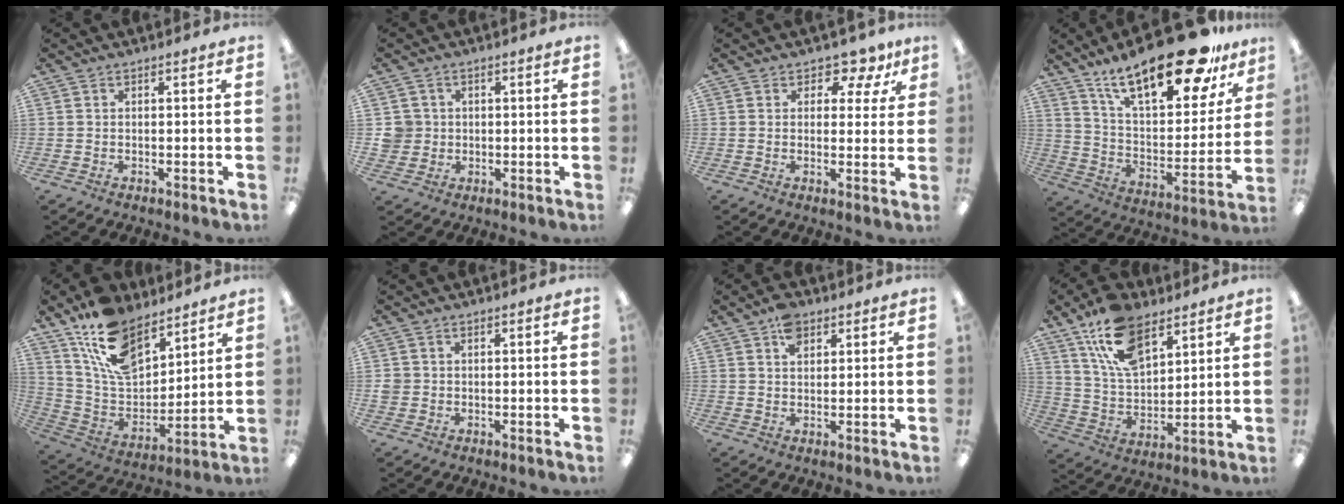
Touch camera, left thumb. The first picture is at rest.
{"total": 4.3, "force": [0.2, 4.2, 0.6], "torque": [-0.014, 0.007, 0.004]}
{"total": 5.7, "force": [4.0, 3.4, 2.4], "torque": [-0.025, -0.025, 0.065]}
{"total": 25.5, "force": [18.0, 9.0, 15.7], "torque": [-0.245, -0.110, 0.302]}
{"total": 16.7, "force": [11.7, 8.5, 8.3], "torque": [-0.168, -0.060, 0.221]}
{"total": 1.8, "force": [-0.2, 1.8, 0.4], "torque": [-0.007, 0.002, -0.004]}
{"total": 5.1, "force": [2.9, 3.2, 2.7], "torque": [-0.046, -0.002, 0.052]}
{"total": 15.9, "force": [9.8, 8.4, 9.3], "torque": [-0.179, -0.031, 0.184]}